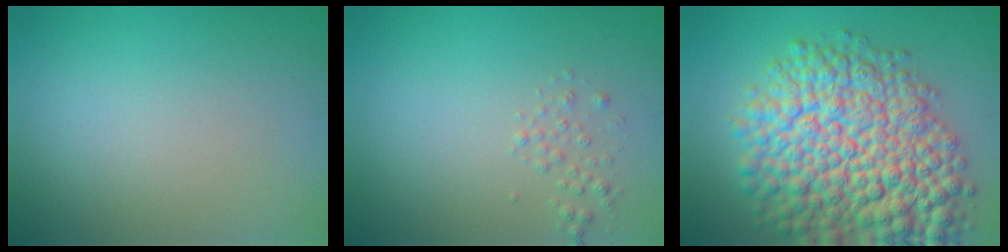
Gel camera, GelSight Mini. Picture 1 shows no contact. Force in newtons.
{"total": 0.9, "press": 0.9, "slide": 0.1}
{"total": 12.9, "press": 12.9, "slide": 0.5}